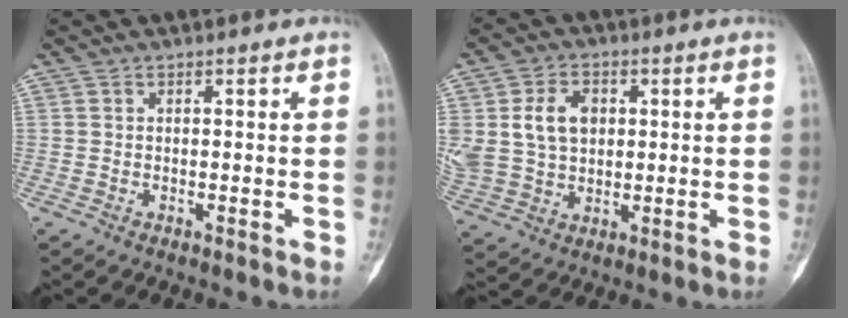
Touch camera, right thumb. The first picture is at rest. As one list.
[{"total": 12.1, "force": [2.6, 8.9, 7.8], "torque": [-0.146, 0.000, 0.059]}]